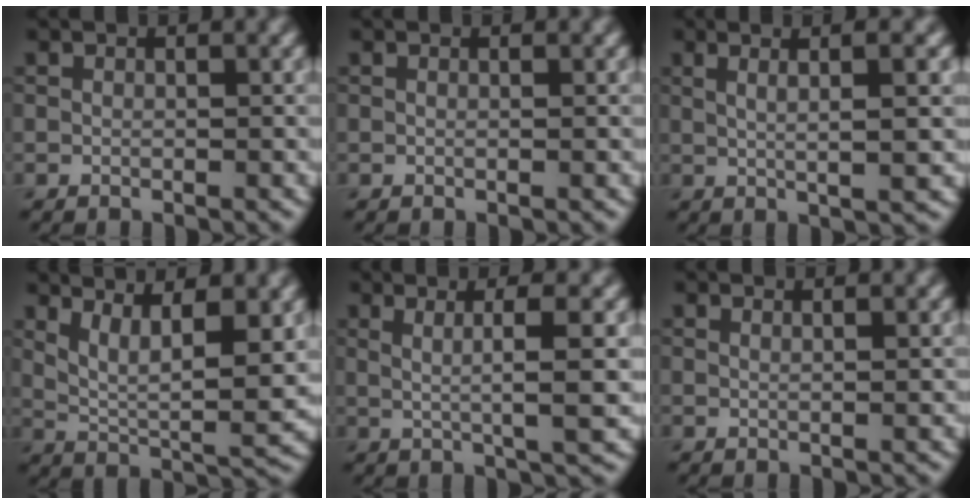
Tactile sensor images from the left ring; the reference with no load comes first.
{"total": 0.0}
{"total": 5.6, "force": [1.6, 1.4, 5.2], "torque": [-0.066, 0.013, 0.009]}
{"total": 6.6, "force": [2.9, 2.1, 5.6], "torque": [-0.107, -0.012, 0.059]}
{"total": 4.4, "force": [0.9, 0.8, 4.2], "torque": [-0.065, 0.000, 0.015]}
{"total": 1.3, "force": [0.7, 0.5, 1.0], "torque": [-0.006, 0.002, 0.000]}